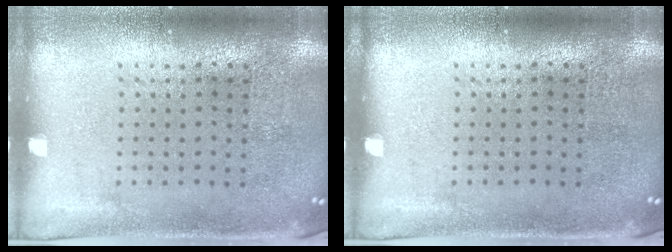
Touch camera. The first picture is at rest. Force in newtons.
{"total": 0.0}